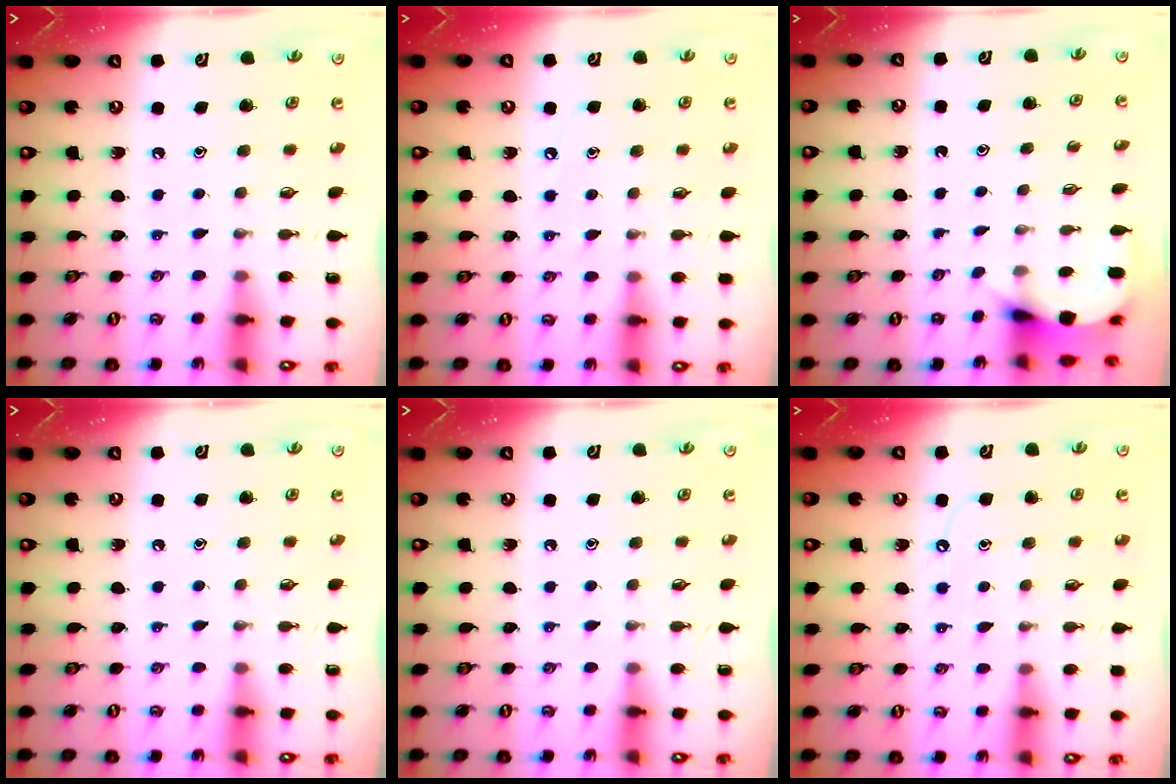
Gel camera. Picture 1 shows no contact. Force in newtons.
{"total": 5.3, "press": 5.2, "slide": 0.8}
{"total": 4.9, "press": 4.9, "slide": 0.4}
{"total": 0.0}
{"total": 0.0}
{"total": 6.3, "press": 6.2, "slide": 0.8}